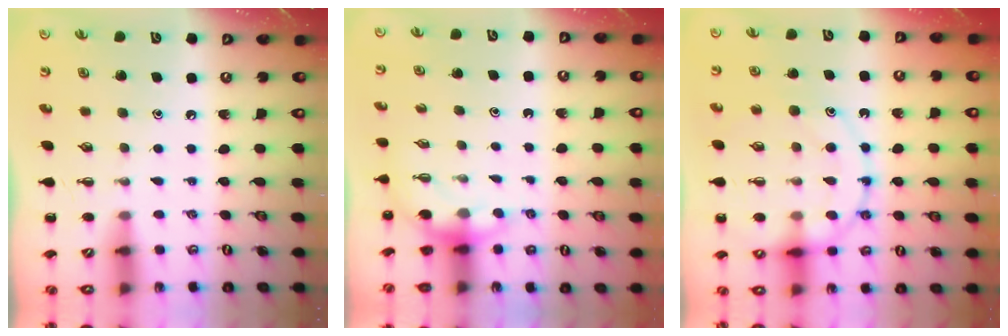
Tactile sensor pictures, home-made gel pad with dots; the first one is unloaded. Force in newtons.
{"total": 4.3, "press": 4.2, "slide": 1.0}
{"total": 14.2, "press": 14.1, "slide": 1.2}